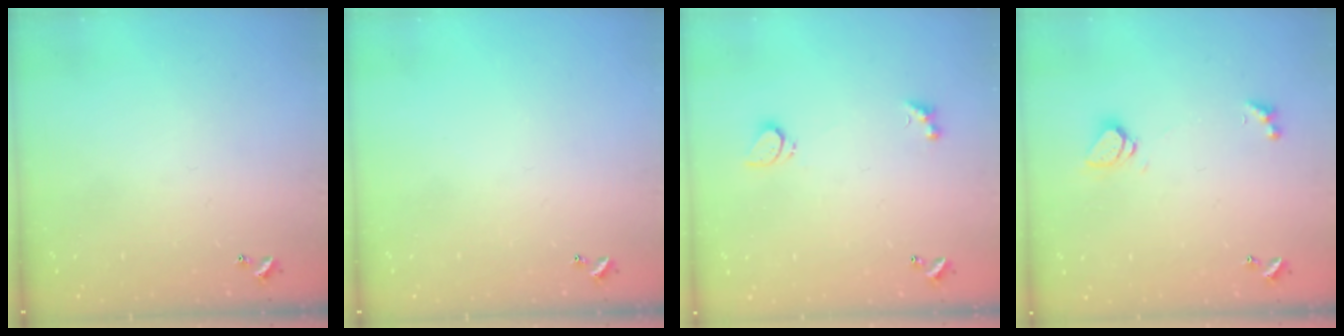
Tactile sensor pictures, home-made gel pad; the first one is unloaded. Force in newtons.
{"total": 0.0}
{"total": 2.2, "press": 2.1, "slide": 0.6}
{"total": 1.6, "press": 1.5, "slide": 0.4}